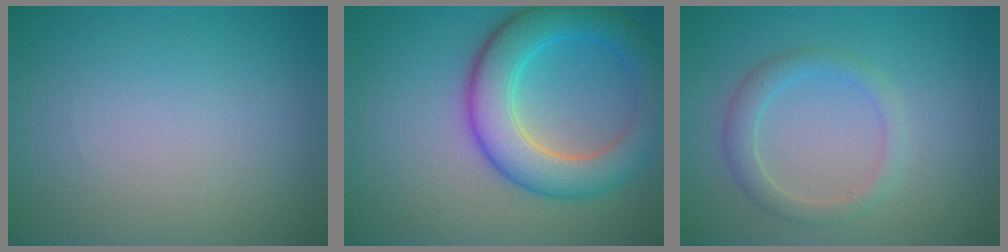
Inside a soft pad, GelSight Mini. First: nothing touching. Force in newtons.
{"total": 7.1, "press": 7.1, "slide": 0.3}
{"total": 2.3, "press": 2.3, "slide": 0.0}